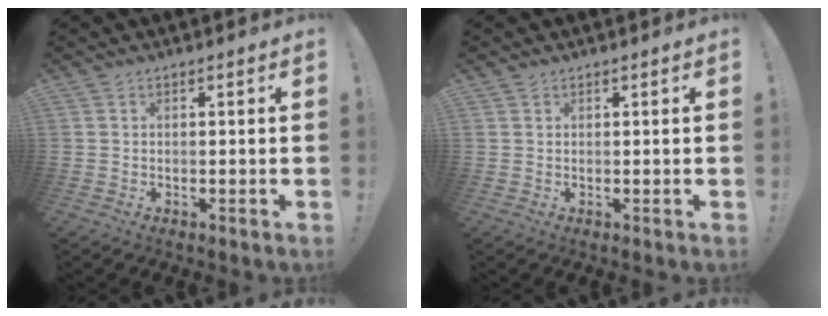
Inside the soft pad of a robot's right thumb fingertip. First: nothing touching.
{"total": 0.7, "force": [0.7, 0.1, 0.1], "torque": [0.004, -0.002, 0.012]}